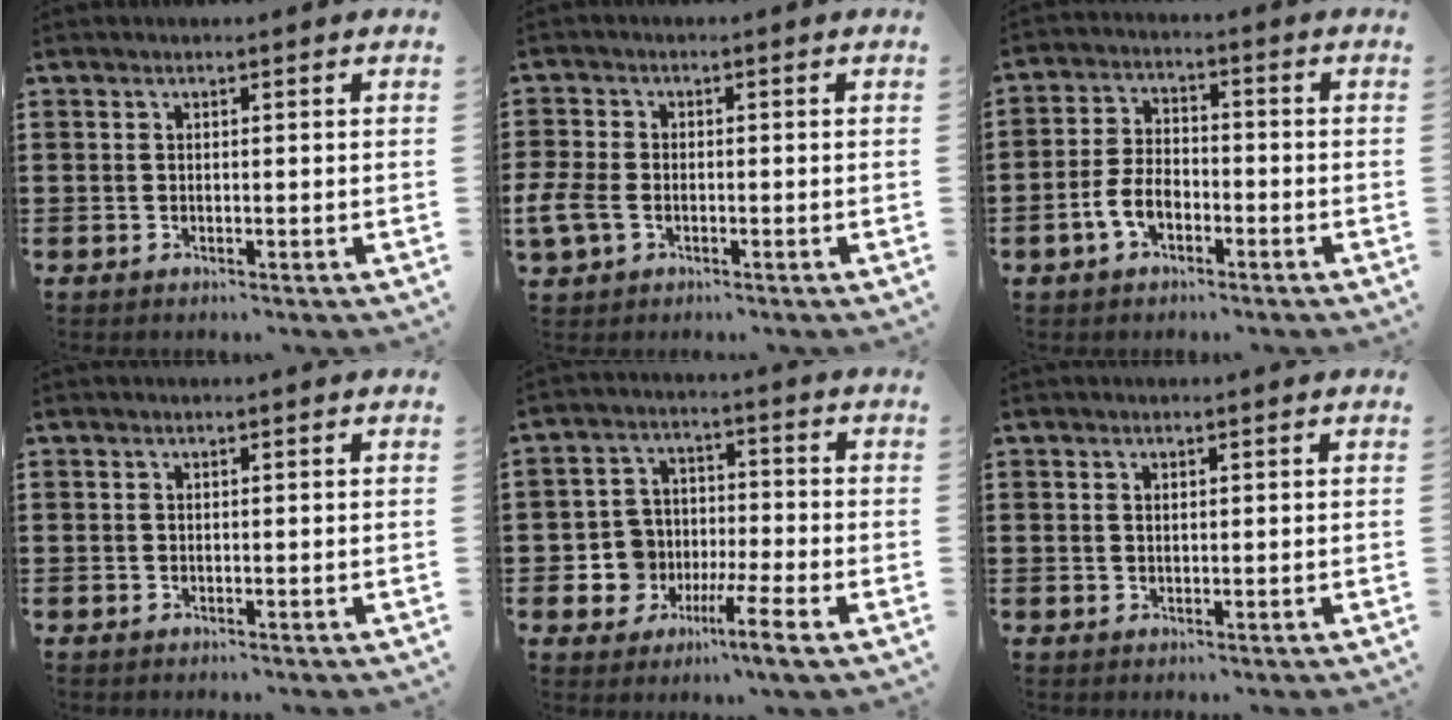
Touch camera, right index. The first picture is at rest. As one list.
[{"total": 4.3, "force": [-1.7, 2.7, 2.9], "torque": [-0.086, -0.008, -0.039]}, {"total": 5.4, "force": [-2.7, 3.0, 3.5], "torque": [-0.090, 0.002, -0.056]}, {"total": 0.0}, {"total": 5.4, "force": [-3.3, 3.4, 2.6], "torque": [-0.068, 0.010, -0.064]}, {"total": 0.6, "force": [0.4, 0.2, 0.5], "torque": [-0.010, 0.000, 0.009]}]